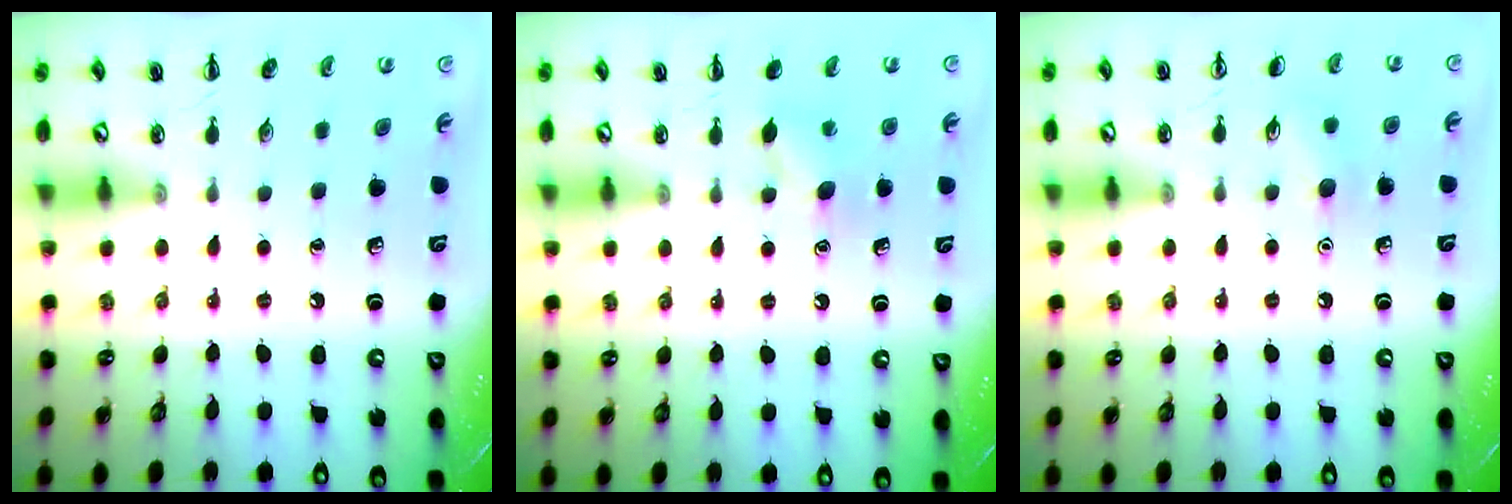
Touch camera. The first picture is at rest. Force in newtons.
{"total": 5.7, "press": 5.5, "slide": 1.5}
{"total": 6.1, "press": 5.9, "slide": 1.5}